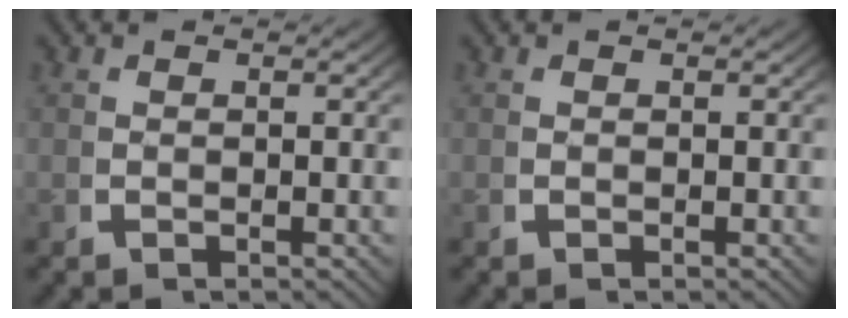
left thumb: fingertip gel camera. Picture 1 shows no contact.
{"total": 0.0}